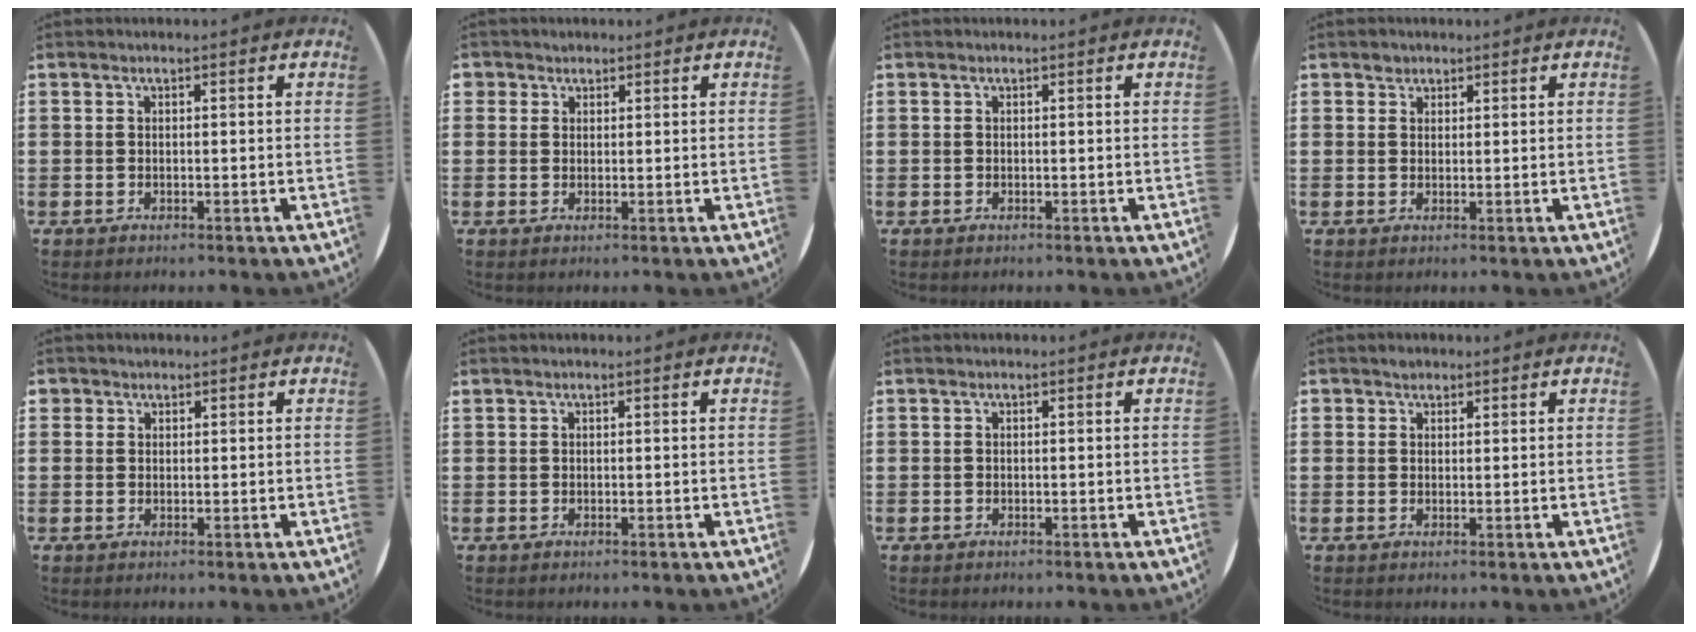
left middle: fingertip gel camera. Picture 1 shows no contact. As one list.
[{"total": 1.3, "force": [1.0, 0.8, -0.1], "torque": [0.009, 0.000, 0.019]}, {"total": 0.0}, {"total": 1.3, "force": [1.1, 0.7, 0.0], "torque": [0.007, -0.001, 0.019]}, {"total": 1.1, "force": [0.9, 0.6, -0.1], "torque": [0.000, 0.003, 0.018]}, {"total": 0.0}, {"total": 0.0}, {"total": 1.3, "force": [1.1, 0.7, -0.1], "torque": [0.009, -0.001, 0.020]}]